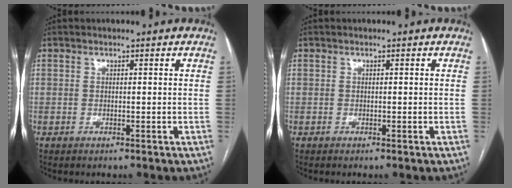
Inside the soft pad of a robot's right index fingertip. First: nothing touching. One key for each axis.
{"total": 0.0}